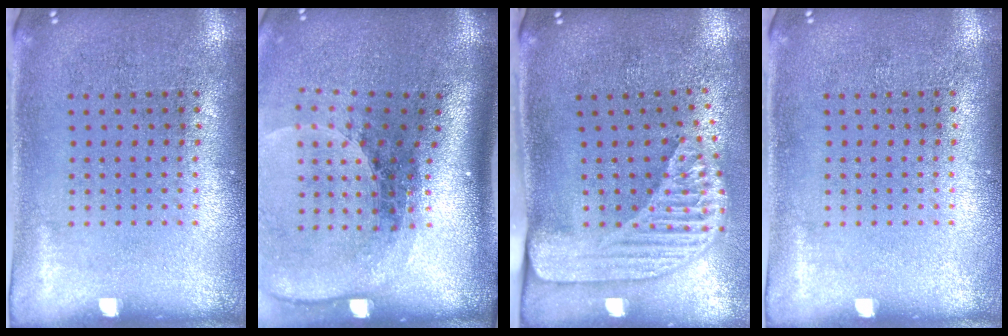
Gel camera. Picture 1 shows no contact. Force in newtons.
{"total": 2.6, "press": 1.8, "slide": 1.8}
{"total": 2.3, "press": 1.7, "slide": 1.5}
{"total": 0.0}